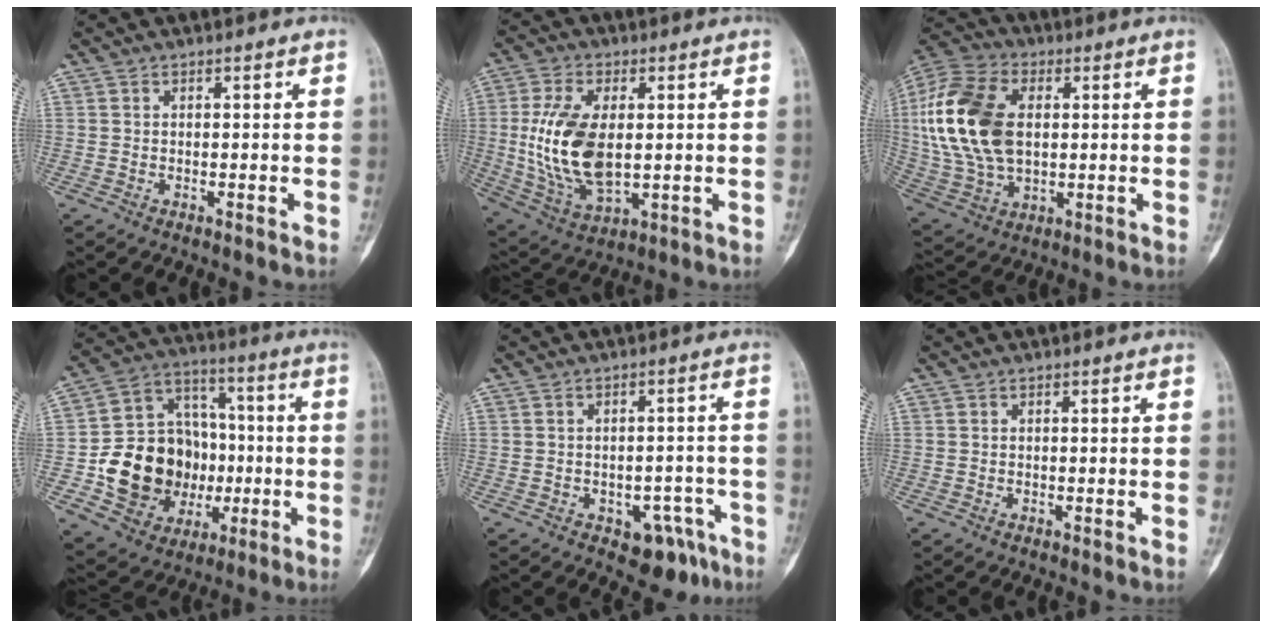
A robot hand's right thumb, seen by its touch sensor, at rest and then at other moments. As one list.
[{"total": 15.8, "force": [0.6, 8.6, 13.2], "torque": [-0.264, -0.011, 0.024]}, {"total": 20.5, "force": [2.6, 12.9, 15.8], "torque": [-0.332, 0.002, 0.051]}, {"total": 21.2, "force": [-3.1, 17.1, 12.0], "torque": [-0.155, 0.038, -0.036]}, {"total": 7.6, "force": [-4.2, 4.6, 4.3], "torque": [-0.024, 0.034, -0.047]}, {"total": 0.0}]